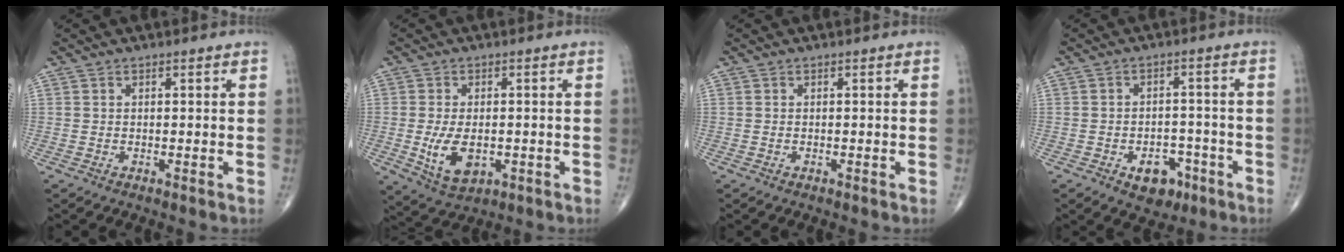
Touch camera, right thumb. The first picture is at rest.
{"total": 7.9, "force": [-1.5, 4.6, 6.2], "torque": [-0.106, -0.007, -0.014]}
{"total": 0.0}
{"total": 6.8, "force": [-3.5, 4.6, 3.6], "torque": [-0.020, 0.029, -0.044]}